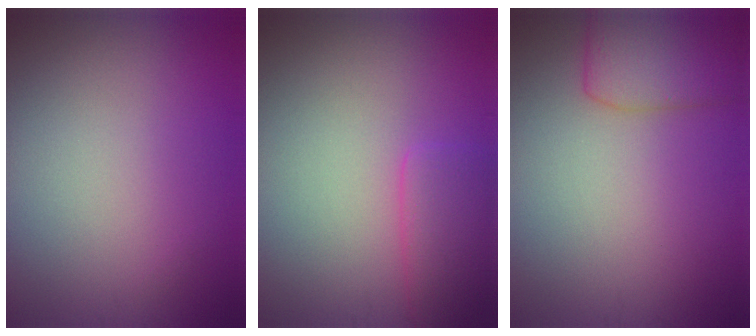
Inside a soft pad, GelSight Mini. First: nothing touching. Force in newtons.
{"total": 3.0, "press": 3.0, "slide": 0.2}
{"total": 4.2, "press": 4.2, "slide": 0.1}